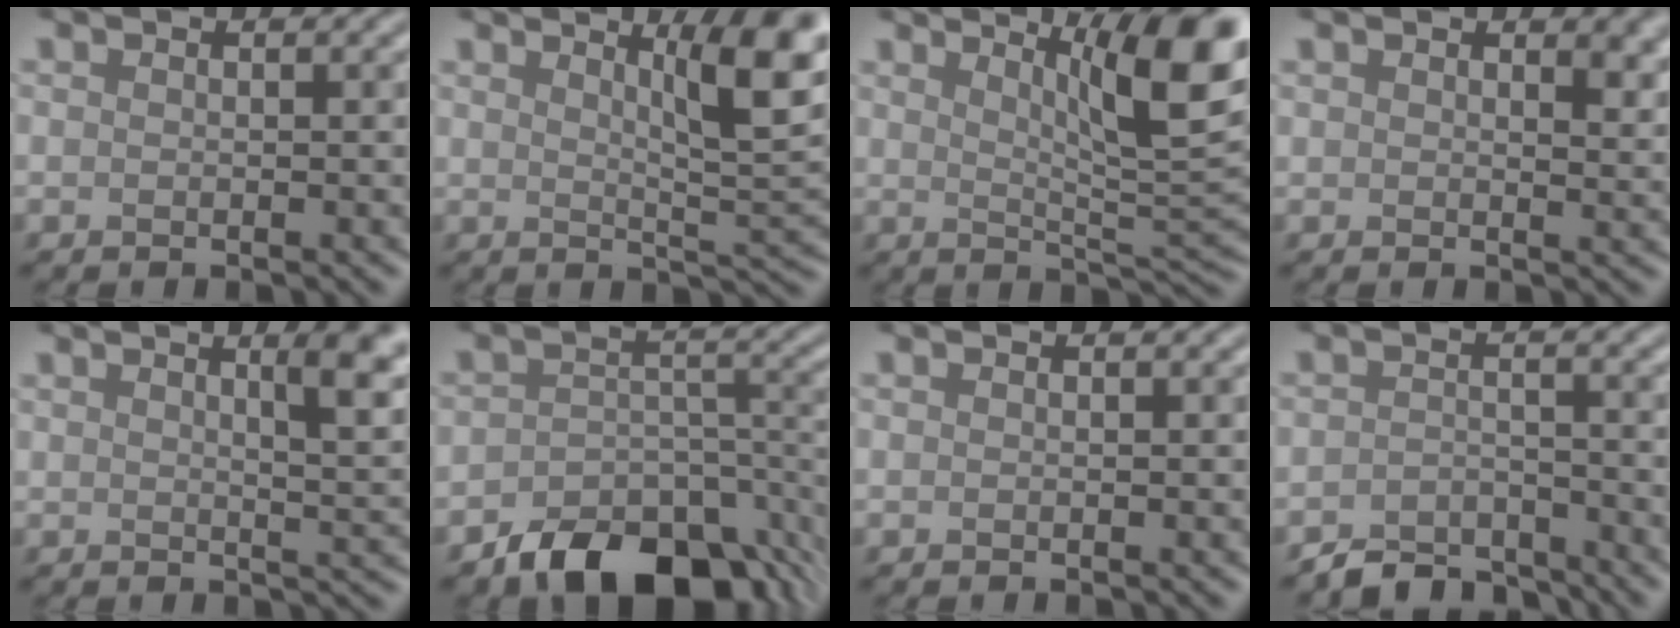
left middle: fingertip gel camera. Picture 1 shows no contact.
{"total": 7.9, "force": [3.8, 1.3, 6.8], "torque": [-0.076, 0.014, 0.059]}
{"total": 9.1, "force": [4.2, 1.5, 8.0], "torque": [-0.101, 0.020, 0.072]}
{"total": 3.6, "force": [2.2, 1.5, 2.5], "torque": [-0.021, 0.014, 0.036]}
{"total": 5.3, "force": [2.6, 1.4, 4.4], "torque": [-0.031, 0.027, 0.028]}
{"total": 9.4, "force": [-6.9, 4.3, 4.6], "torque": [-0.062, -0.013, -0.107]}
{"total": 0.0}
{"total": 4.1, "force": [-4.0, 0.6, 0.4], "torque": [-0.008, 0.004, -0.067]}